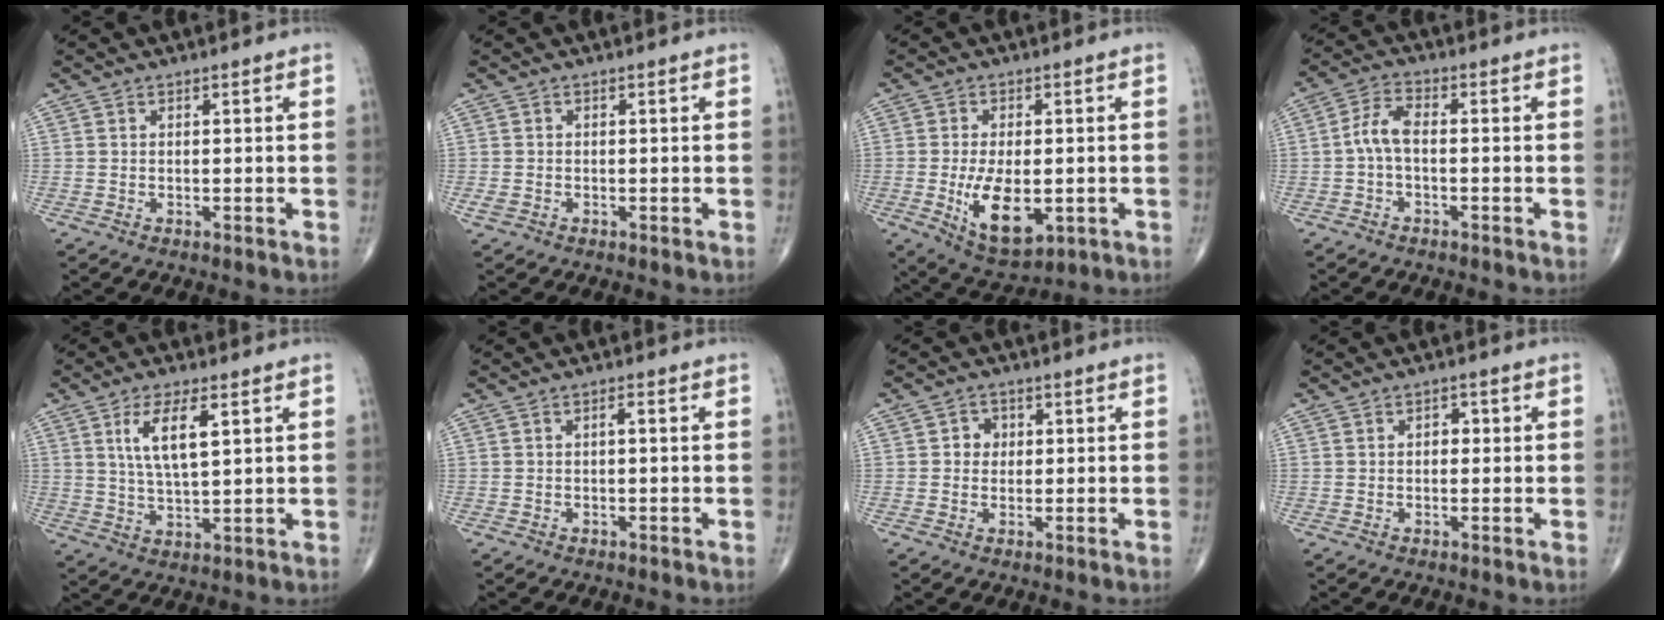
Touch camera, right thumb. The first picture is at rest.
{"total": 1.4, "force": [-0.5, 1.1, 0.8], "torque": [-0.021, 0.000, -0.009]}
{"total": 11.3, "force": [-2.2, 5.7, 9.5], "torque": [-0.153, -0.013, -0.022]}
{"total": 4.7, "force": [-0.8, 2.2, 4.1], "torque": [-0.086, 0.019, -0.025]}
{"total": 8.5, "force": [3.1, 2.8, 7.4], "torque": [-0.139, -0.011, 0.063]}
{"total": 1.0, "force": [-0.1, 0.3, 0.9], "torque": [-0.016, 0.002, -0.004]}
{"total": 2.8, "force": [0.3, 2.5, 1.1], "torque": [0.002, 0.006, -0.001]}
{"total": 1.9, "force": [0.2, 1.3, 1.3], "torque": [-0.012, 0.006, -0.001]}